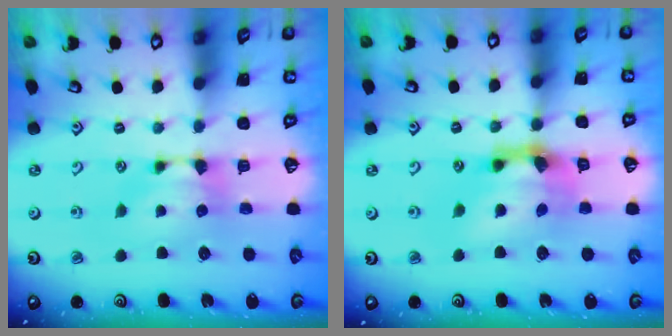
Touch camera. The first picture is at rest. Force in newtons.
{"total": 6.4, "press": 5.9, "slide": 2.4}